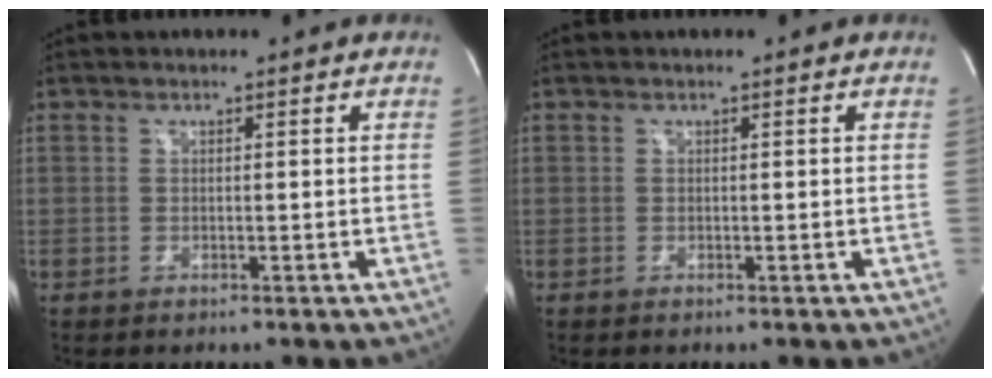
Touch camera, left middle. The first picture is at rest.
{"total": 0.0}